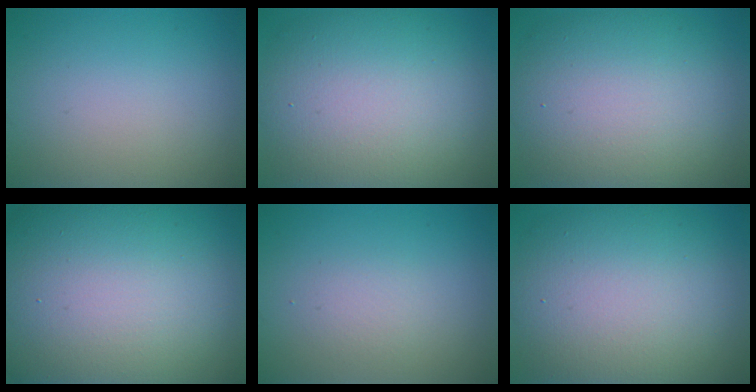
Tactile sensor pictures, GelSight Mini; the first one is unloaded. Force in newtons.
{"total": 12.9, "press": 12.8, "slide": 1.2}
{"total": 12.0, "press": 12.0, "slide": 0.8}
{"total": 27.0, "press": 26.9, "slide": 1.7}
{"total": 1.3, "press": 1.3, "slide": 0.1}
{"total": 12.9, "press": 12.8, "slide": 1.2}